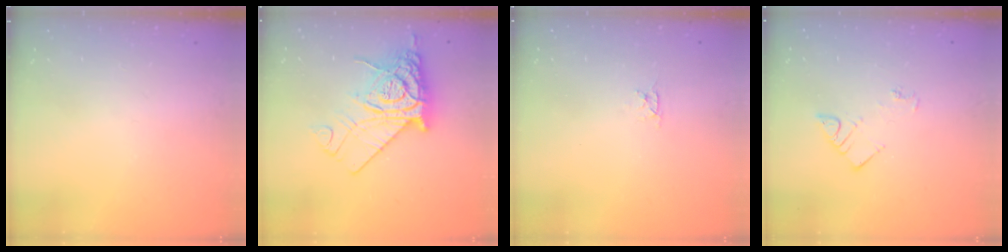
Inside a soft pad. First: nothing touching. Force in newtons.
{"total": 16.9, "press": 16.8, "slide": 1.7}
{"total": 2.8, "press": 2.8, "slide": 0.3}
{"total": 3.8, "press": 3.7, "slide": 0.6}